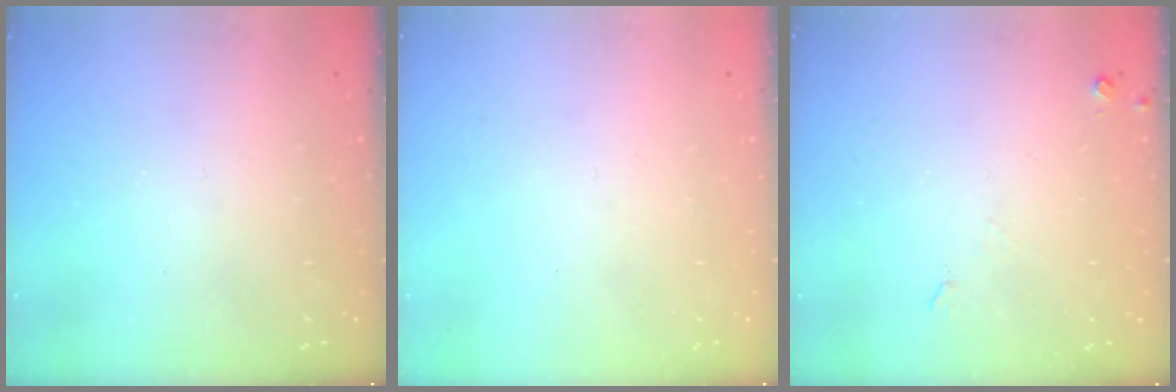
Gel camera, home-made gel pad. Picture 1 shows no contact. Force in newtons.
{"total": 0.0}
{"total": 3.5, "press": 3.4, "slide": 0.6}